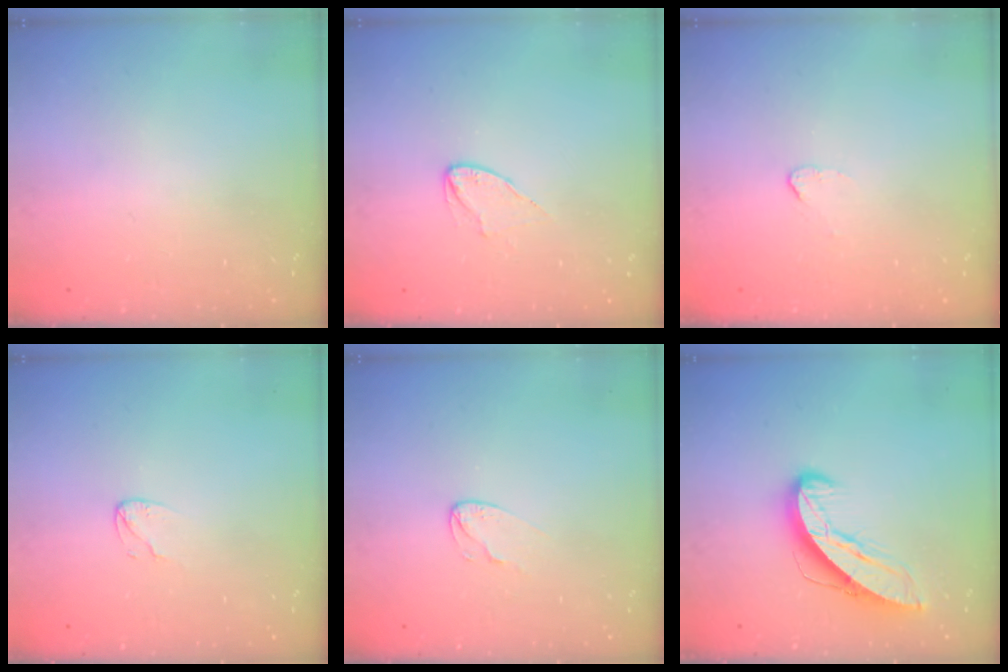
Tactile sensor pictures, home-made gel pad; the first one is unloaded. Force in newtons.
{"total": 5.1, "press": 5.1, "slide": 0.2}
{"total": 2.5, "press": 2.5, "slide": 0.2}
{"total": 4.0, "press": 3.9, "slide": 0.3}
{"total": 5.2, "press": 5.2, "slide": 0.4}
{"total": 10.0, "press": 9.9, "slide": 1.0}